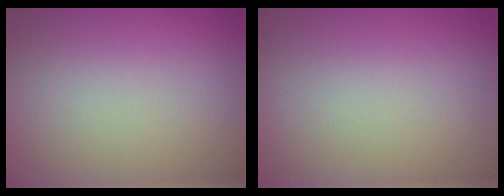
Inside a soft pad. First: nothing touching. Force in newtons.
{"total": 0.0}